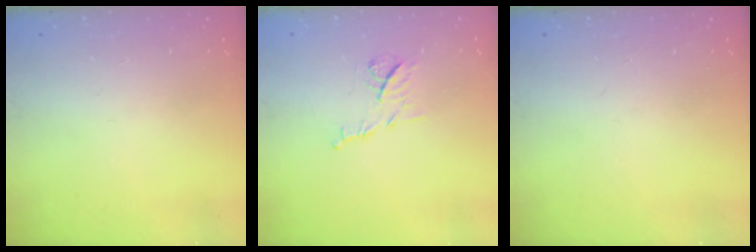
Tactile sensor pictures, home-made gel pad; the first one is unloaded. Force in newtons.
{"total": 7.1, "press": 7.0, "slide": 1.0}
{"total": 0.0}